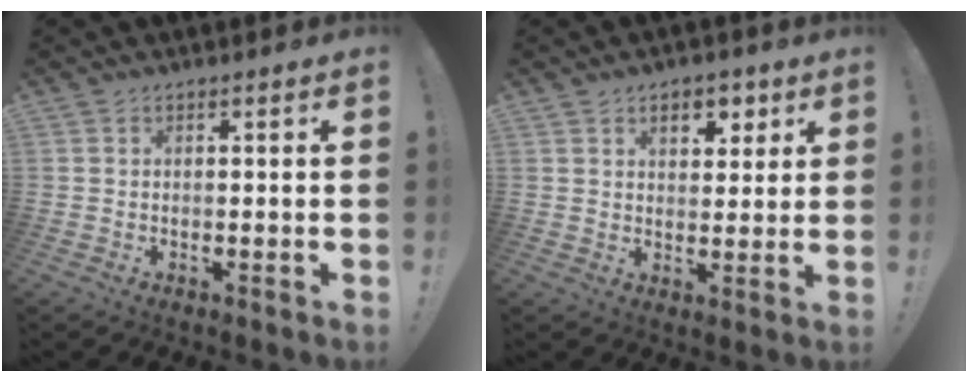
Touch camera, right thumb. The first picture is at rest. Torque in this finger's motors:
{"motor_torque": [0.68, 1.01, 0.18, -0.20, 0.00]}